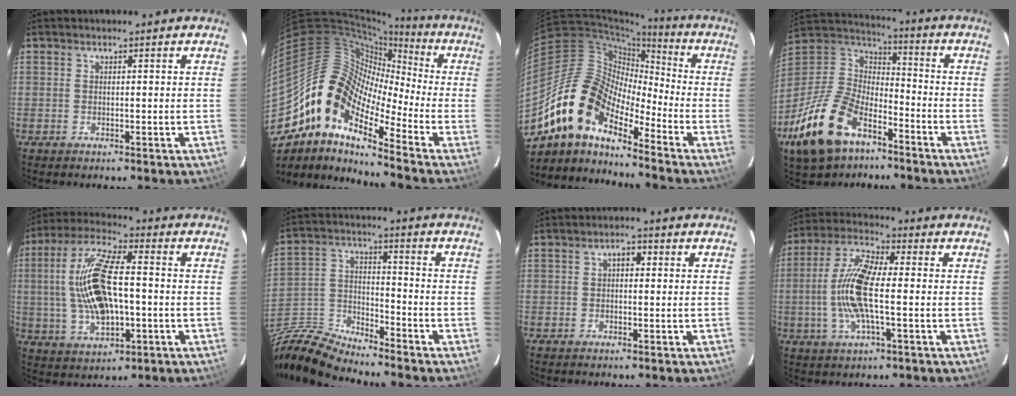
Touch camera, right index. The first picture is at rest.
{"total": 15.7, "force": [-8.4, 6.8, 11.4], "torque": [-0.184, 0.000, -0.179]}
{"total": 14.8, "force": [-10.9, 5.8, 8.2], "torque": [-0.136, 0.006, -0.223]}
{"total": 20.6, "force": [-11.6, 11.4, 12.6], "torque": [-0.282, -0.013, -0.212]}
{"total": 16.2, "force": [-0.4, 6.8, 14.6], "torque": [-0.294, 0.009, -0.001]}
{"total": 13.3, "force": [-11.5, 3.2, 5.8], "torque": [-0.142, -0.008, -0.234]}
{"total": 2.3, "force": [0.4, 1.5, 1.7], "torque": [-0.028, 0.010, 0.006]}
{"total": 12.5, "force": [-1.3, 3.5, 11.9], "torque": [-0.251, 0.007, -0.032]}